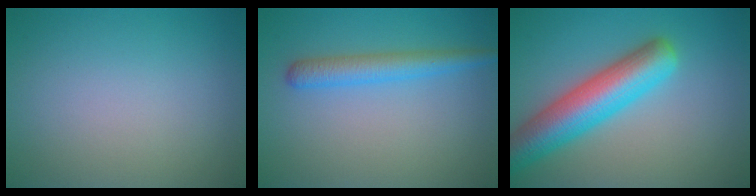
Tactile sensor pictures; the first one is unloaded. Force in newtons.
{"total": 3.0, "press": 3.0, "slide": 0.2}
{"total": 7.5, "press": 7.5, "slide": 0.4}